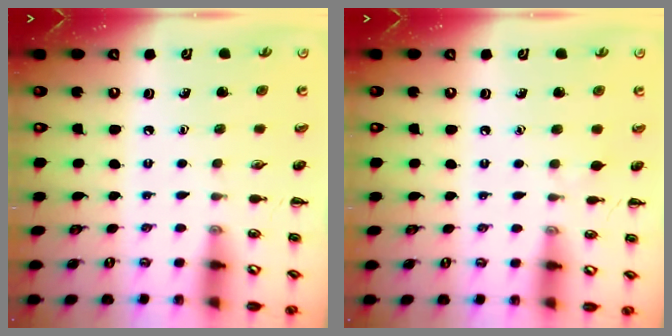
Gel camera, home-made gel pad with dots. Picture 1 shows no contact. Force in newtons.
{"total": 2.4, "press": 2.3, "slide": 0.9}